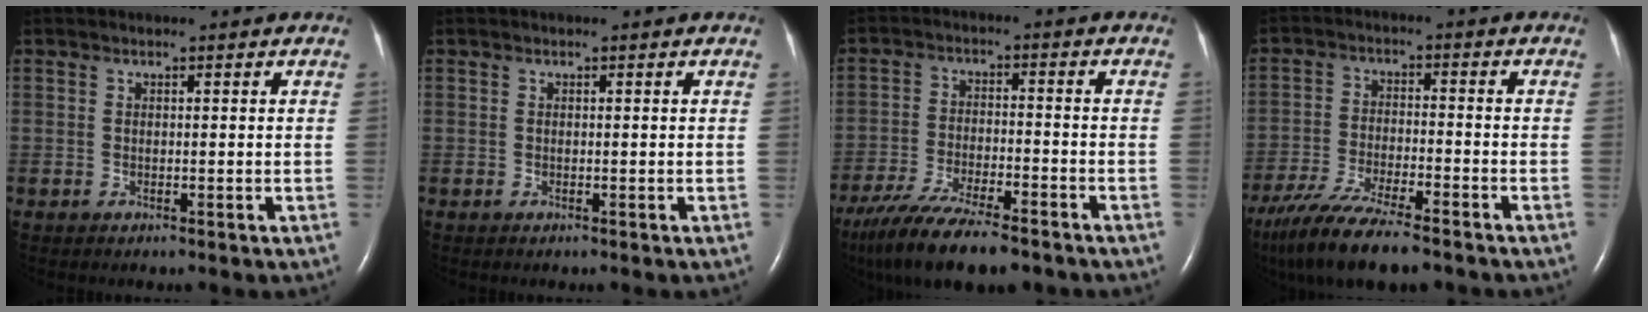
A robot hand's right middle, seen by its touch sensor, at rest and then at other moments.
{"total": 0.0}
{"total": 15.5, "force": [-12.4, 3.1, 8.9], "torque": [-0.170, -0.032, -0.205]}
{"total": 14.0, "force": [-11.2, 2.1, 8.1], "torque": [-0.160, -0.038, -0.191]}